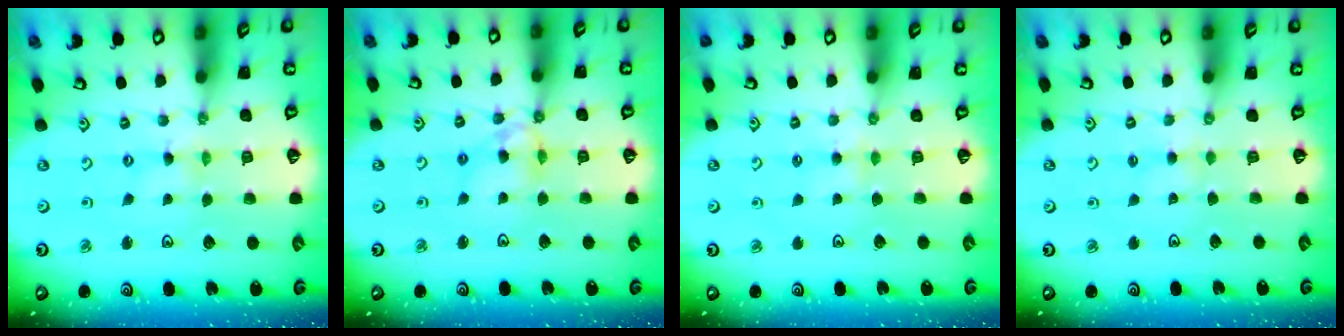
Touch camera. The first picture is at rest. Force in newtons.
{"total": 8.8, "press": 8.8, "slide": 0.8}
{"total": 3.4, "press": 3.3, "slide": 0.6}
{"total": 2.8, "press": 2.8, "slide": 0.3}